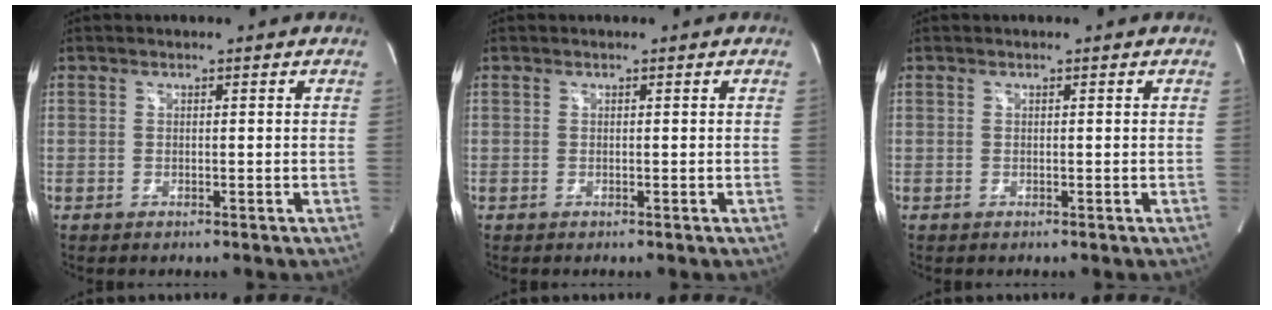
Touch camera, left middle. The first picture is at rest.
{"total": 0.0}
{"total": 0.0}